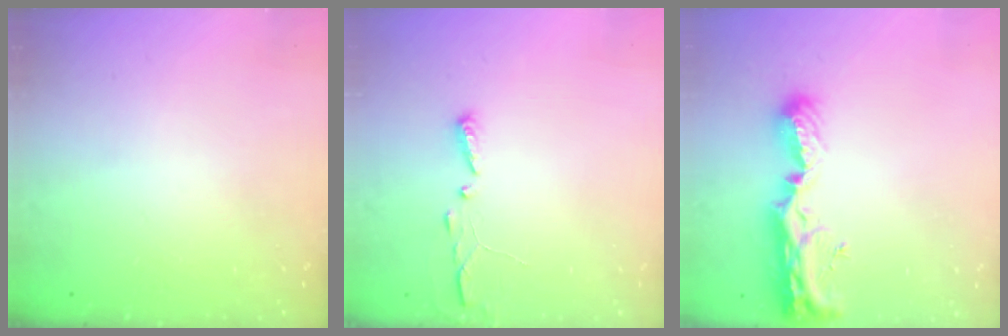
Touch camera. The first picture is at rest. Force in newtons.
{"total": 2.9, "press": 2.9, "slide": 0.4}
{"total": 10.3, "press": 10.2, "slide": 1.2}